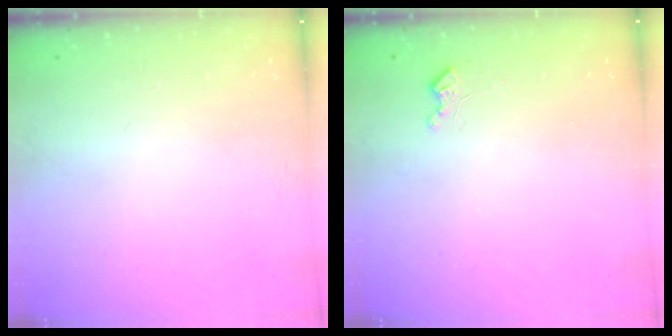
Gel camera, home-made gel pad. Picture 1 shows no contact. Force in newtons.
{"total": 3.3, "press": 3.3, "slide": 0.5}